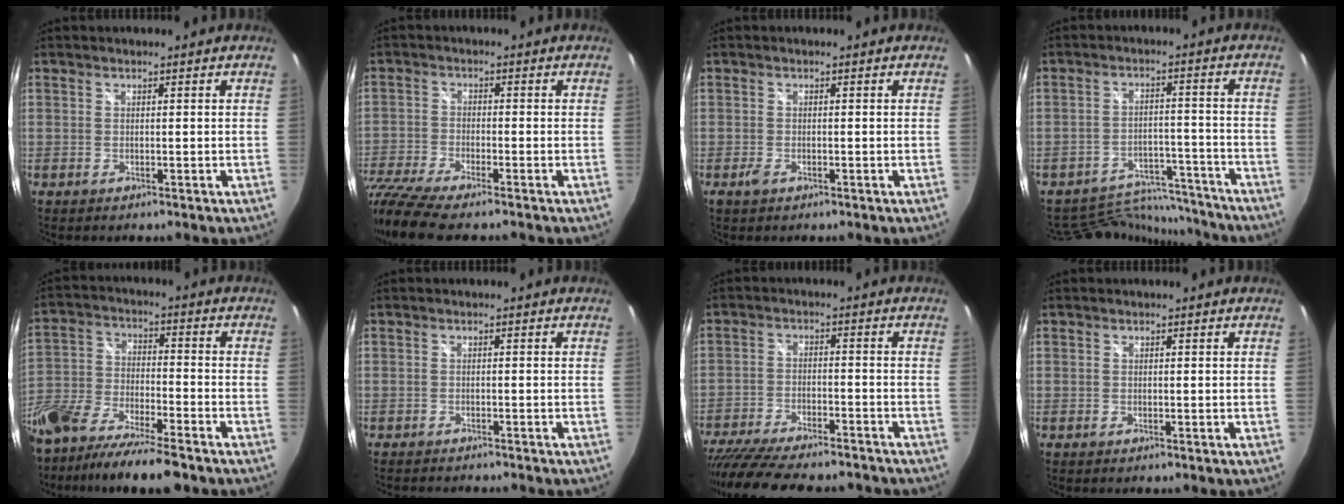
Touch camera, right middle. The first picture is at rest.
{"total": 12.7, "force": [-10.5, 2.1, 6.7], "torque": [-0.169, -0.039, -0.201]}
{"total": 1.7, "force": [-1.1, 0.9, 1.0], "torque": [-0.023, -0.004, -0.021]}
{"total": 13.9, "force": [-13.2, 3.9, 2.0], "torque": [-0.052, 0.027, -0.180]}
{"total": 17.0, "force": [-12.6, 4.7, 10.4], "torque": [-0.220, -0.036, -0.231]}
{"total": 3.9, "force": [-3.7, 0.3, 1.3], "torque": [-0.032, -0.013, -0.058]}
{"total": 21.1, "force": [-17.8, 5.1, 10.0], "torque": [-0.204, -0.040, -0.272]}
{"total": 0.0}